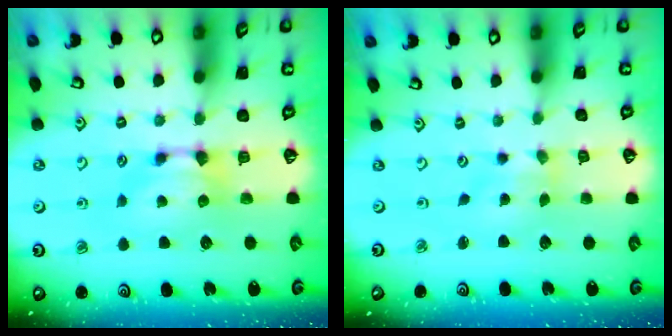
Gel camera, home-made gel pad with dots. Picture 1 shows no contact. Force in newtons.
{"total": 1.9, "press": 1.6, "slide": 0.9}